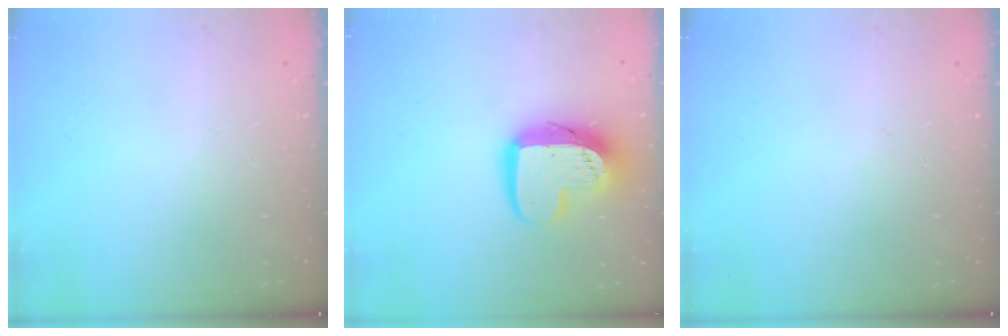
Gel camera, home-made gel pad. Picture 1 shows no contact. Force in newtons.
{"total": 14.4, "press": 14.3, "slide": 1.4}
{"total": 0.0}